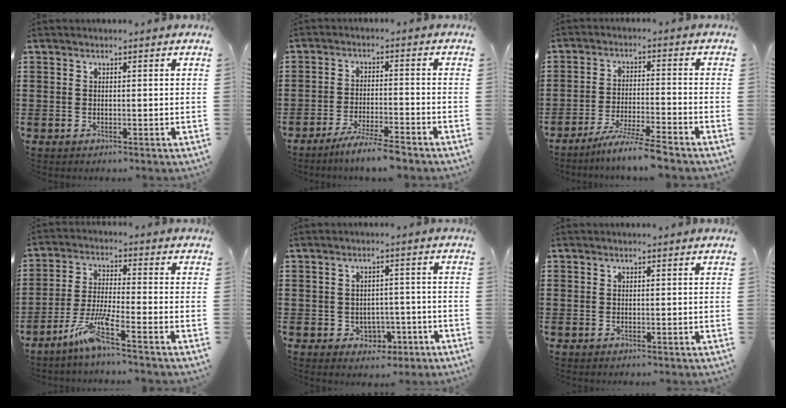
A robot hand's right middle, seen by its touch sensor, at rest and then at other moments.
{"total": 5.1, "force": [-4.5, -0.3, 2.3], "torque": [-0.051, -0.014, -0.086]}
{"total": 6.2, "force": [-5.4, -0.8, 2.8], "torque": [-0.056, -0.020, -0.102]}
{"total": 6.9, "force": [-4.7, 0.4, 5.1], "torque": [-0.108, -0.009, -0.091]}
{"total": 2.7, "force": [-1.3, 2.1, 1.0], "torque": [-0.020, 0.000, -0.031]}
{"total": 0.0}